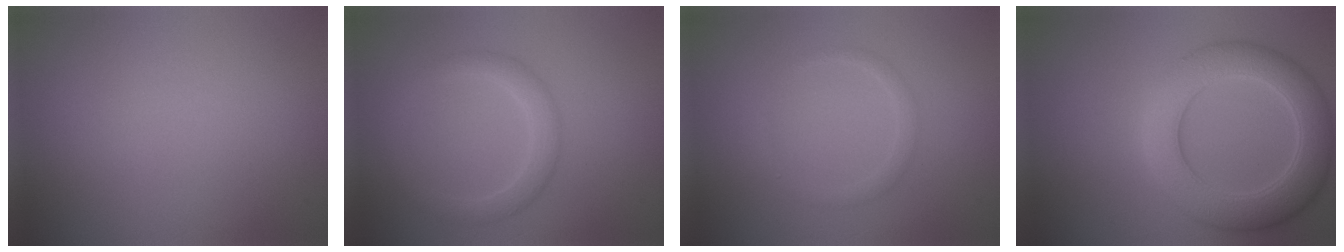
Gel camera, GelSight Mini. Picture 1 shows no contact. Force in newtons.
{"total": 2.4, "press": 2.4, "slide": 0.1}
{"total": 1.1, "press": 1.1, "slide": 0.0}
{"total": 6.6, "press": 6.6, "slide": 0.2}